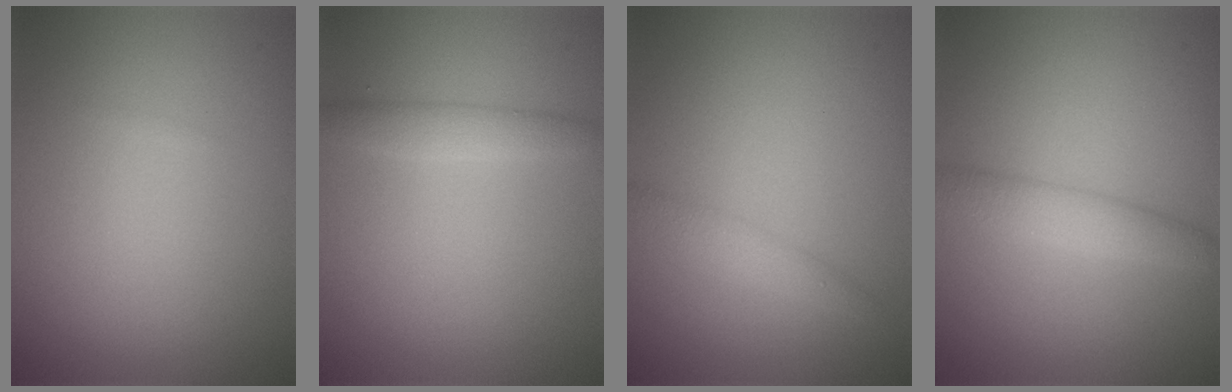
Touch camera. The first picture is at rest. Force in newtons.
{"total": 1.9, "press": 1.8, "slide": 0.1}
{"total": 1.6, "press": 1.6, "slide": 0.1}
{"total": 2.7, "press": 2.7, "slide": 0.1}